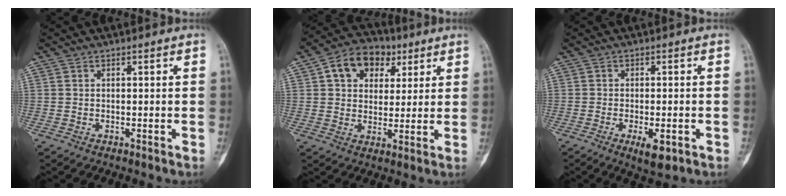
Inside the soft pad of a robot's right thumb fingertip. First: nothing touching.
{"total": 11.5, "force": [4.5, 8.5, 6.3], "torque": [-0.068, 0.002, 0.068]}
{"total": 4.8, "force": [-2.0, 1.9, 4.0], "torque": [-0.060, 0.000, -0.023]}